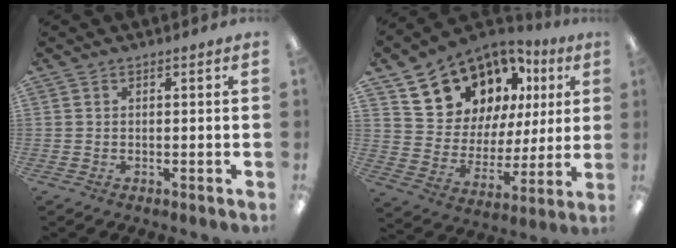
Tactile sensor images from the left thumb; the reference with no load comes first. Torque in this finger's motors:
{"motor_torque": [0.50, 0.83, 1.01, -1.13, 0.11]}